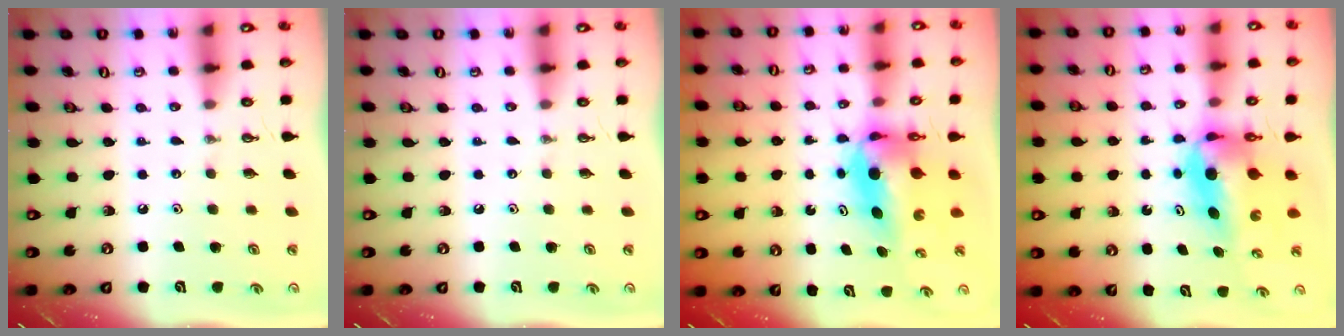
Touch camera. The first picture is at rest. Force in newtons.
{"total": 0.0}
{"total": 10.2, "press": 6.6, "slide": 7.7}
{"total": 8.4, "press": 7.5, "slide": 3.9}